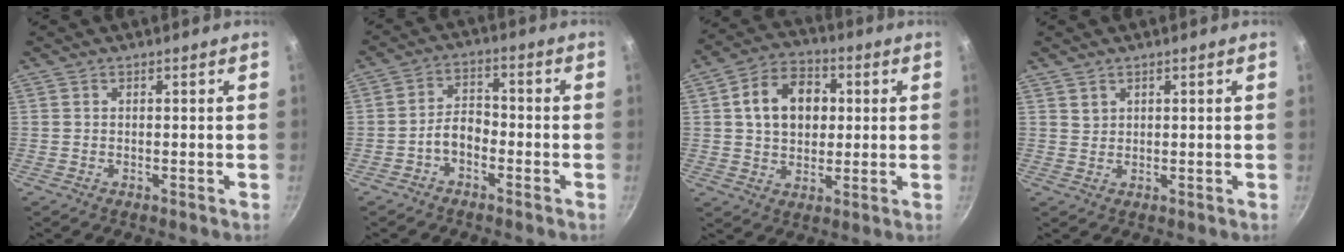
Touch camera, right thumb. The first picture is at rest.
{"total": 4.8, "force": [-2.4, 2.9, 3.0], "torque": [-0.039, 0.035, -0.048]}
{"total": 12.7, "force": [2.3, 9.5, 8.1], "torque": [-0.104, 0.015, 0.031]}
{"total": 1.4, "force": [0.9, 0.9, 0.3], "torque": [0.005, 0.002, 0.019]}